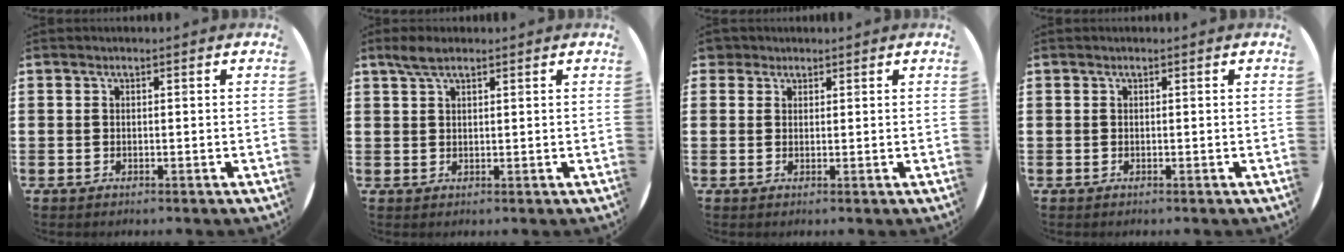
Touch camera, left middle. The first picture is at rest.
{"total": 2.6, "force": [2.0, 0.7, 1.6], "torque": [-0.033, 0.005, 0.035]}
{"total": 1.7, "force": [1.4, 0.9, 0.2], "torque": [0.001, 0.002, 0.027]}
{"total": 0.0}